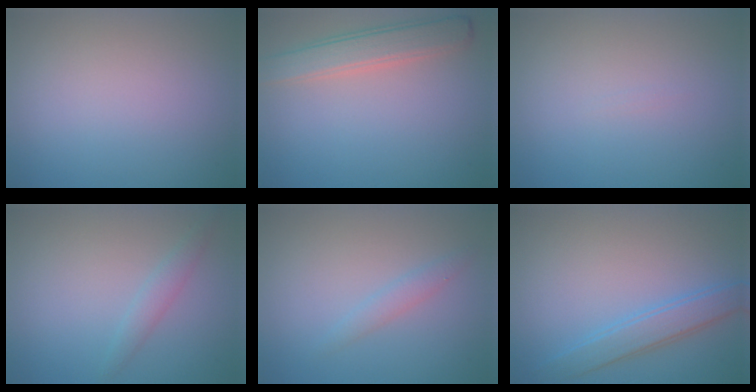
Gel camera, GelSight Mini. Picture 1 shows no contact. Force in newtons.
{"total": 3.5, "press": 3.5, "slide": 0.2}
{"total": 0.0}
{"total": 1.4, "press": 1.4, "slide": 0.1}
{"total": 1.2, "press": 1.2, "slide": 0.1}
{"total": 2.9, "press": 2.9, "slide": 0.0}